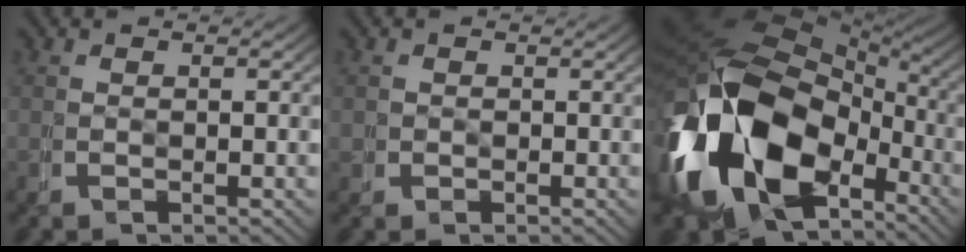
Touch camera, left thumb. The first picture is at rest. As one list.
[{"total": 0.8, "force": [0.0, 0.5, -0.7], "torque": [0.008, -0.004, 0.004]}, {"total": 23.2, "force": [-3.9, 15.9, 16.5], "torque": [-0.361, -0.062, -0.043]}]